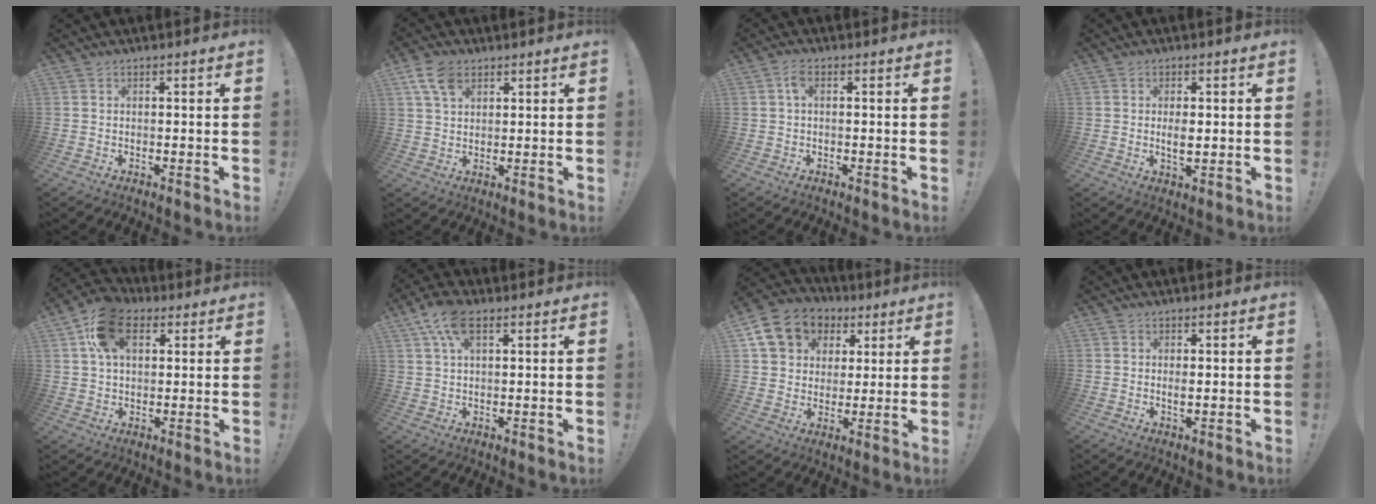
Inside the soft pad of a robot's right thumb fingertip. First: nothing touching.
{"total": 7.5, "force": [3.9, 4.5, 4.4], "torque": [-0.076, -0.005, 0.077]}
{"total": 2.7, "force": [0.7, 0.9, 2.4], "torque": [-0.042, 0.004, 0.011]}
{"total": 3.5, "force": [0.2, 1.6, 3.1], "torque": [-0.042, -0.008, -0.004]}
{"total": 13.8, "force": [5.2, 9.0, 9.1], "torque": [-0.152, 0.005, 0.098]}
{"total": 8.4, "force": [4.0, 3.9, 6.3], "torque": [-0.107, -0.001, 0.076]}
{"total": 13.6, "force": [6.0, 11.0, 5.2], "torque": [-0.070, -0.028, 0.121]}
{"total": 1.5, "force": [0.1, 0.5, 1.4], "torque": [-0.012, -0.007, -0.001]}